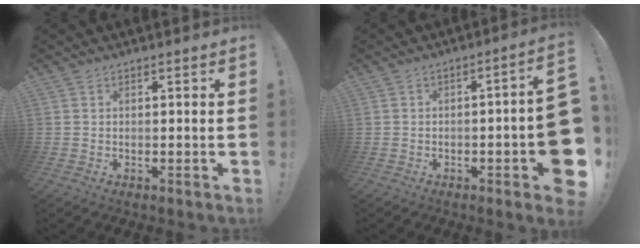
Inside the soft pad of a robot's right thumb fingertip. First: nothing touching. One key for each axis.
{"total": 9.9, "fx": -2.4, "fy": 1.4, "fz": 9.5, "tx": -0.121, "ty": 0.002, "tz": -0.035}